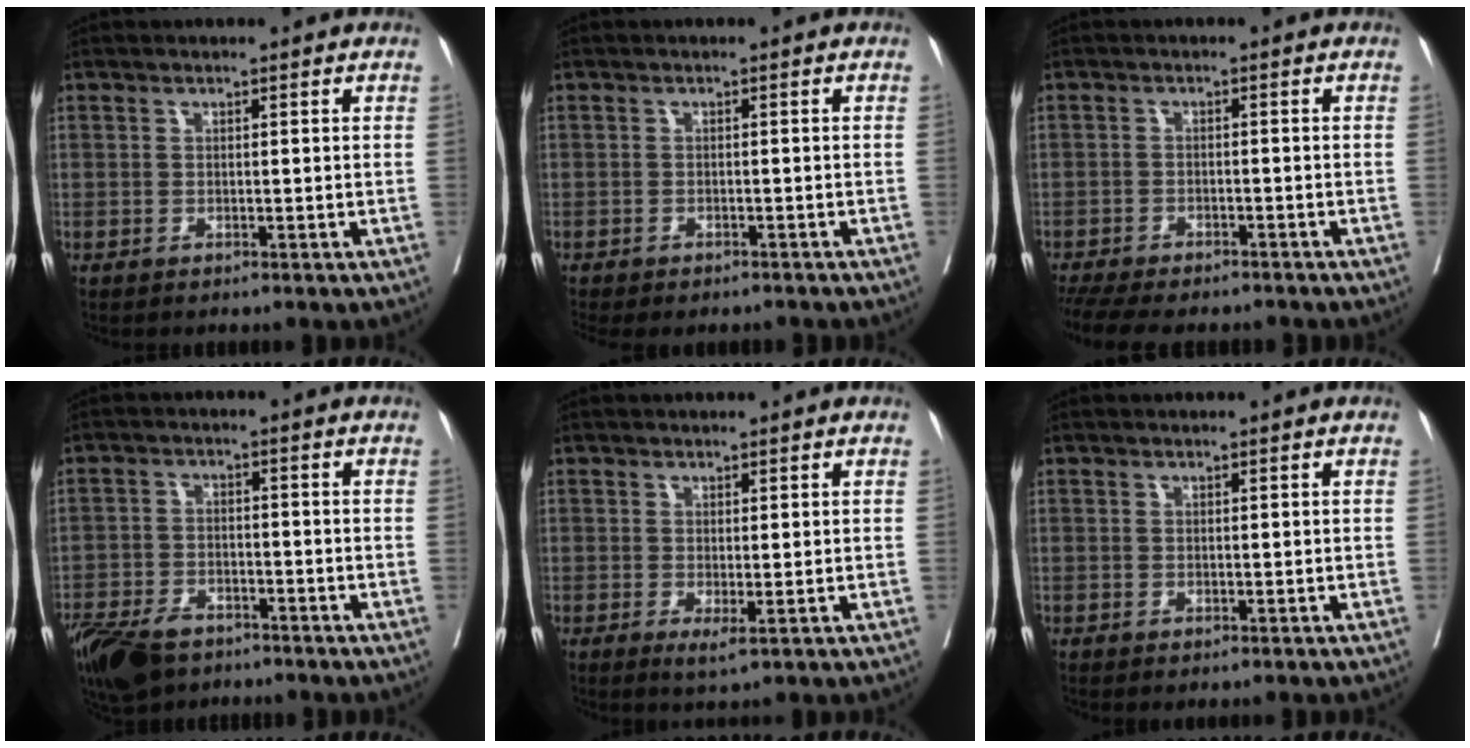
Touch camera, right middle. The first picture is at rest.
{"total": 6.7, "force": [-5.9, 2.2, 2.4], "torque": [-0.039, -0.001, -0.075]}
{"total": 13.2, "force": [-11.3, 3.8, 5.6], "torque": [-0.122, -0.011, -0.155]}
{"total": 10.9, "force": [-7.7, 5.5, 5.4], "torque": [-0.115, -0.015, -0.133]}
{"total": 2.0, "force": [-0.4, 0.4, 1.9], "torque": [-0.031, -0.009, -0.002]}
{"total": 0.0}